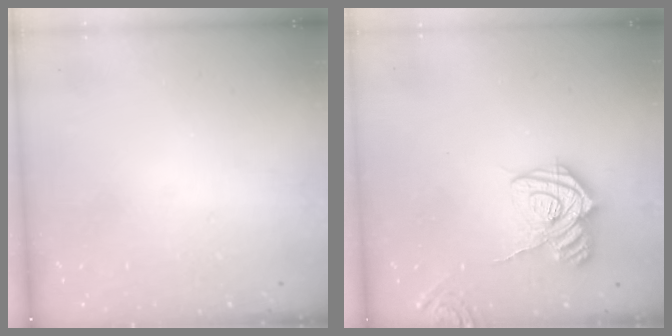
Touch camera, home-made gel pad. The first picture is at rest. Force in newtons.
{"total": 14.7, "press": 14.6, "slide": 1.5}